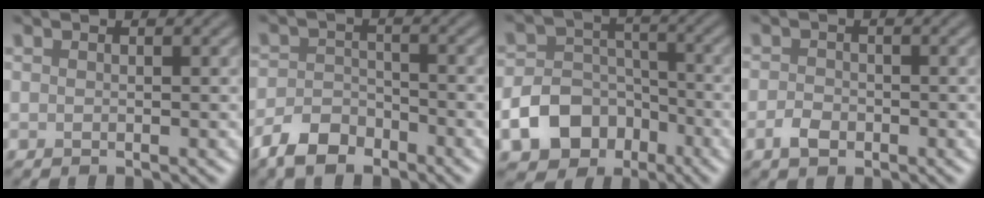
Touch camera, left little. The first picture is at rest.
{"total": 3.8, "force": [-2.8, 2.0, 1.6], "torque": [-0.028, -0.001, -0.062]}
{"total": 8.2, "force": [-4.2, 6.2, 3.1], "torque": [-0.038, -0.015, -0.089]}
{"total": 1.8, "force": [-0.9, 1.2, 1.0], "torque": [-0.018, 0.000, -0.021]}